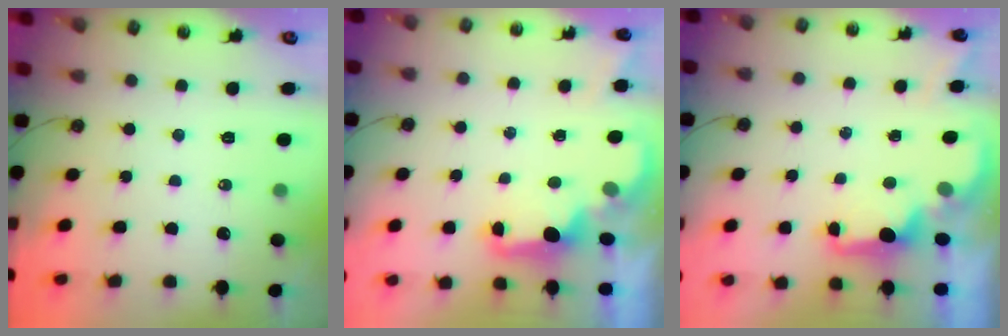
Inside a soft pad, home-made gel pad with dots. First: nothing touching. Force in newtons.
{"total": 2.1, "press": 2.0, "slide": 0.7}
{"total": 1.9, "press": 1.7, "slide": 0.8}